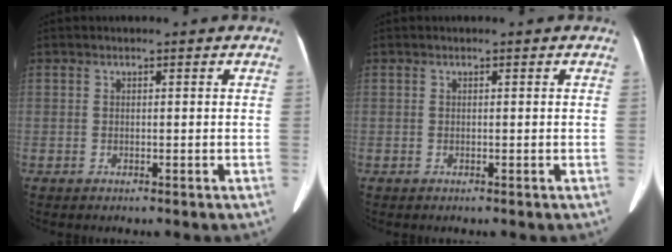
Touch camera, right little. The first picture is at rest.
{"total": 0.0}